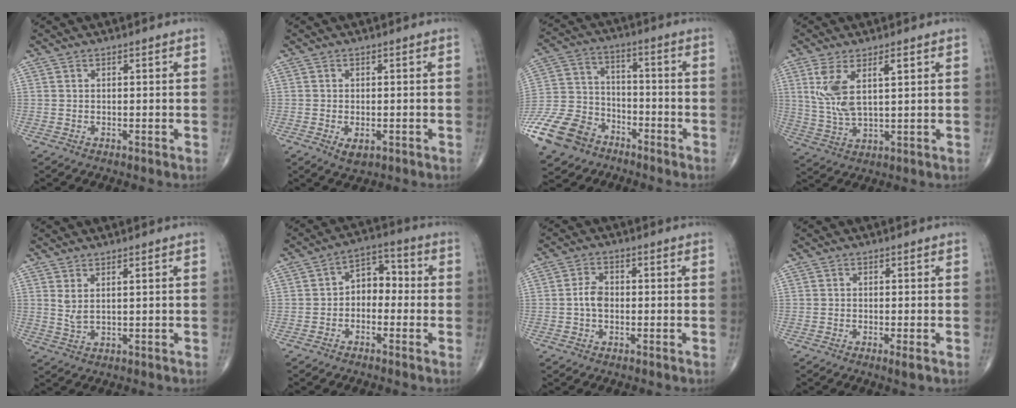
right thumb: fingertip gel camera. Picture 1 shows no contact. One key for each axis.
{"total": 2.9, "fx": -1.0, "fy": 1.6, "fz": 2.2, "tx": -0.033, "ty": 0.000, "tz": -0.009}
{"total": 16.0, "fx": -10.2, "fy": 10.5, "fz": 6.4, "tx": -0.123, "ty": 0.047, "tz": -0.191}
{"total": 9.0, "fx": 3.1, "fy": 3.4, "fz": 7.7, "tx": -0.162, "ty": -0.007, "tz": 0.069}
{"total": 2.7, "fx": 1.3, "fy": 0.7, "fz": 2.3, "tx": -0.050, "ty": -0.012, "tz": 0.030}
{"total": 6.6, "fx": -1.0, "fy": 4.7, "fz": 4.5, "tx": -0.041, "ty": 0.036, "tz": -0.034}
{"total": 3.5, "fx": -0.5, "fy": 2.3, "fz": 2.5, "tx": -0.044, "ty": 0.010, "tz": -0.015}
{"total": 1.7, "fx": -0.7, "fy": 0.2, "fz": 1.5, "tx": -0.029, "ty": -0.006, "tz": -0.014}